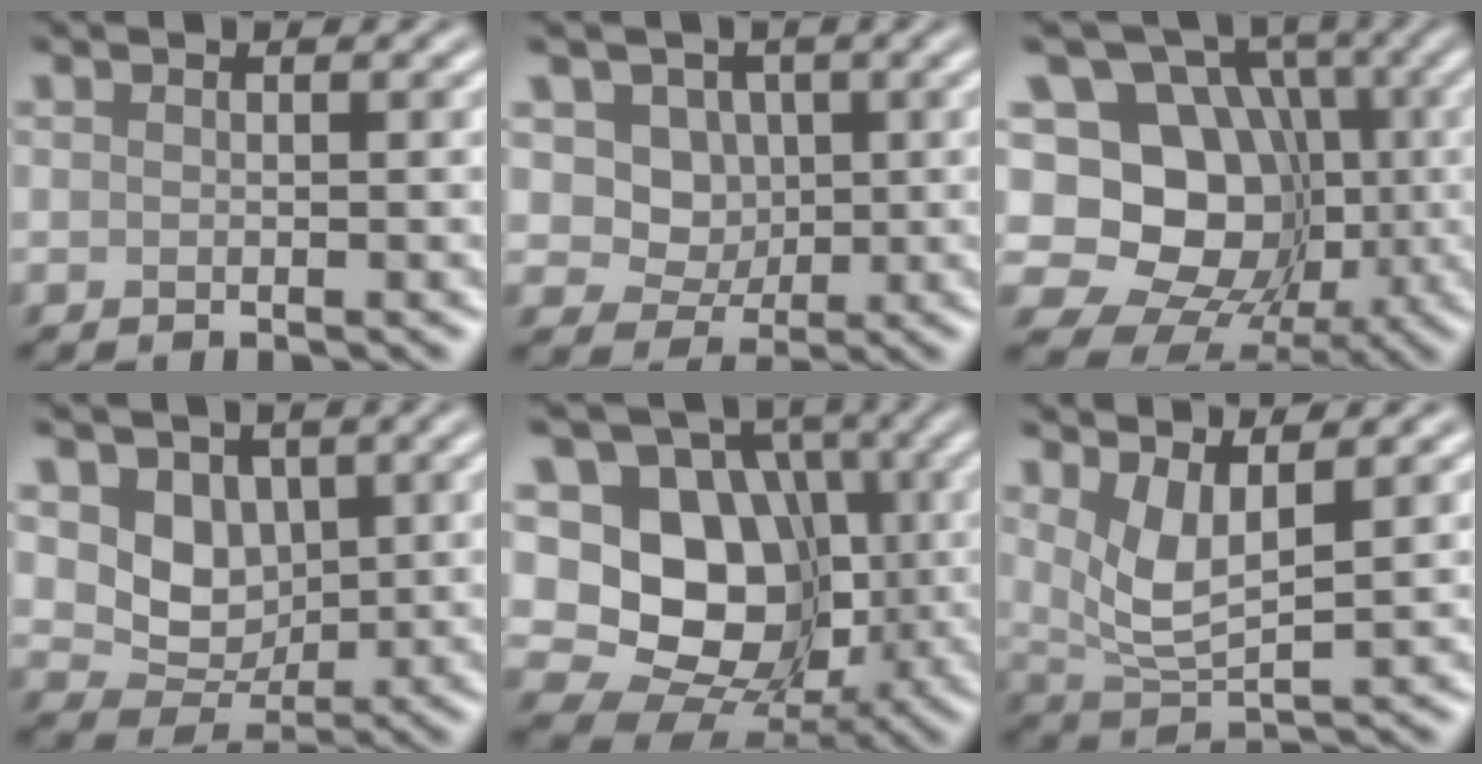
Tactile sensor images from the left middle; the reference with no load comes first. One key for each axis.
{"total": 5.8, "fx": 2.0, "fy": 4.8, "fz": 2.5, "tx": -0.047, "ty": 0.000, "tz": 0.028}
{"total": 15.4, "fx": -0.8, "fy": 13.0, "fz": 8.2, "tx": -0.111, "ty": 0.016, "tz": -0.038}
{"total": 4.2, "fx": 1.1, "fy": 3.4, "fz": 2.2, "tx": -0.048, "ty": -0.011, "tz": 0.015}
{"total": 11.8, "fx": -0.1, "fy": 9.6, "fz": 6.9, "tx": -0.093, "ty": -0.003, "tz": -0.019}
{"total": 3.7, "fx": 1.8, "fy": 1.3, "fz": 3.0, "tx": -0.069, "ty": -0.012, "tz": 0.039}